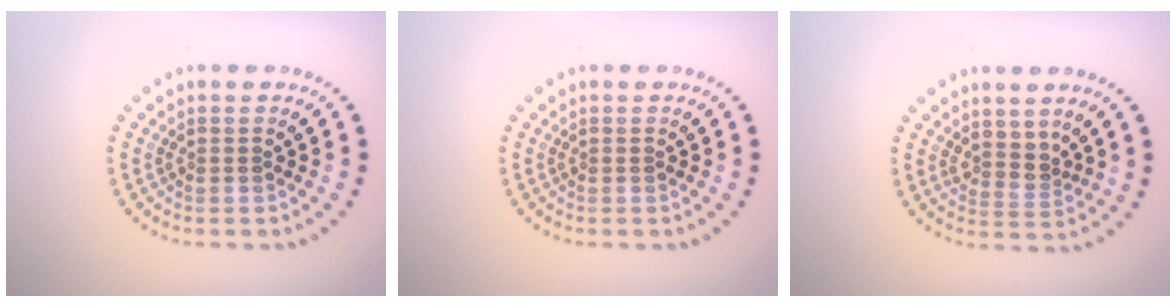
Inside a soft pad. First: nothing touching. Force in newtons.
{"total": 0.0}
{"total": 2.1, "press": 1.5, "slide": 1.5}